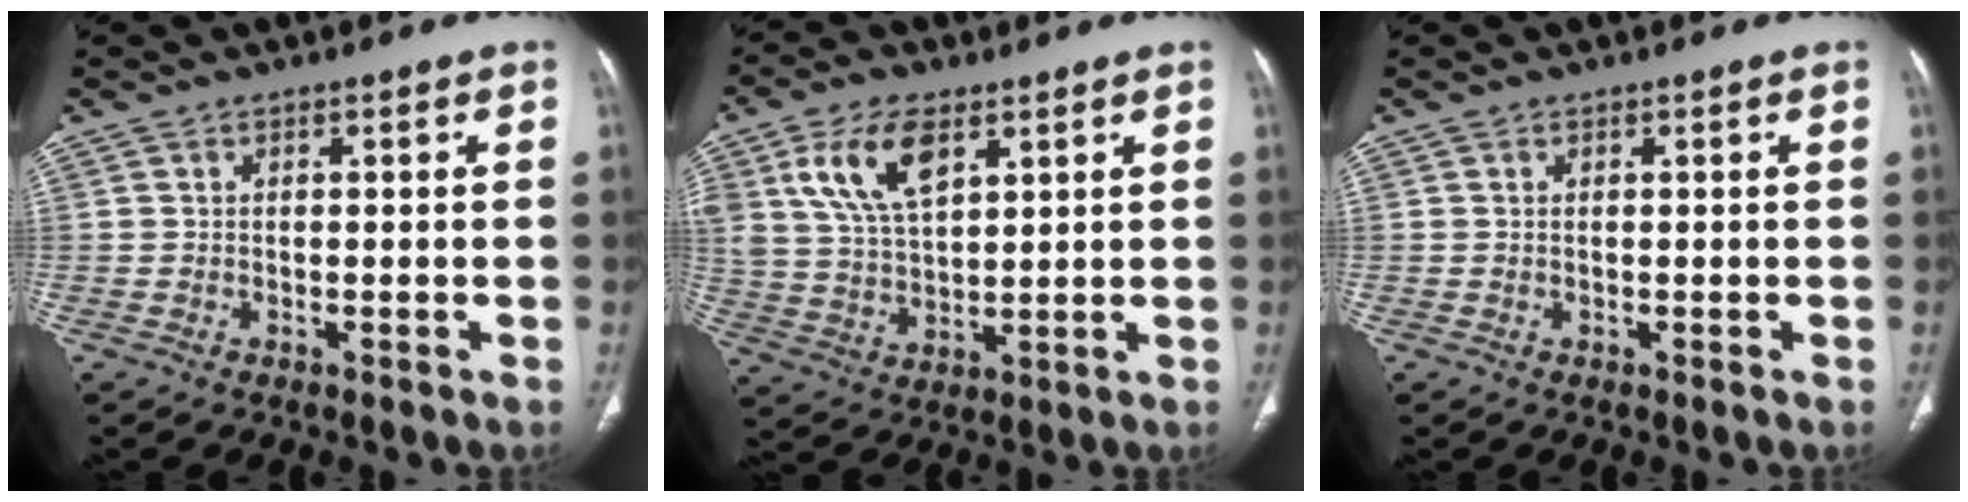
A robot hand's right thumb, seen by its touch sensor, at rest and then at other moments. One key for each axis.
{"total": 12.1, "fx": 5.6, "fy": 6.3, "fz": 8.7, "tx": -0.159, "ty": -0.015, "tz": 0.114}
{"total": 0.0}